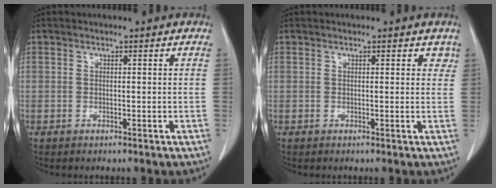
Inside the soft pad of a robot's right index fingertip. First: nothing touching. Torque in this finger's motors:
{"motor_torque": [-0.08, 0.03, -0.04, -0.01]}